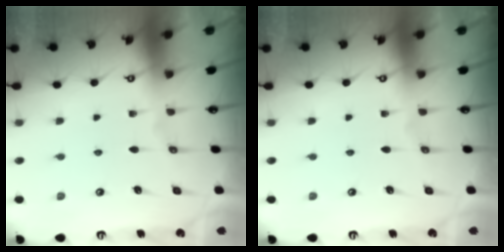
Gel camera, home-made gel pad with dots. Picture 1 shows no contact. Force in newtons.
{"total": 0.0}